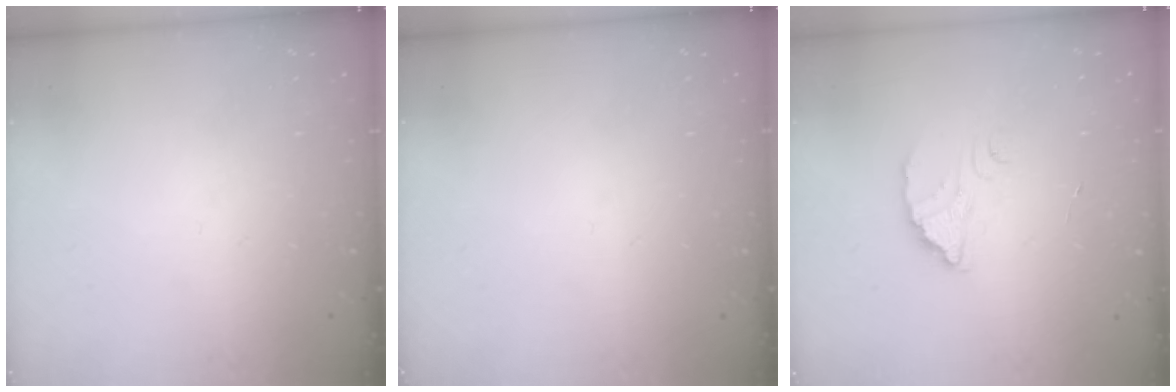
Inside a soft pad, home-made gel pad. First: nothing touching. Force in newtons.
{"total": 0.0}
{"total": 2.7, "press": 2.7, "slide": 0.2}